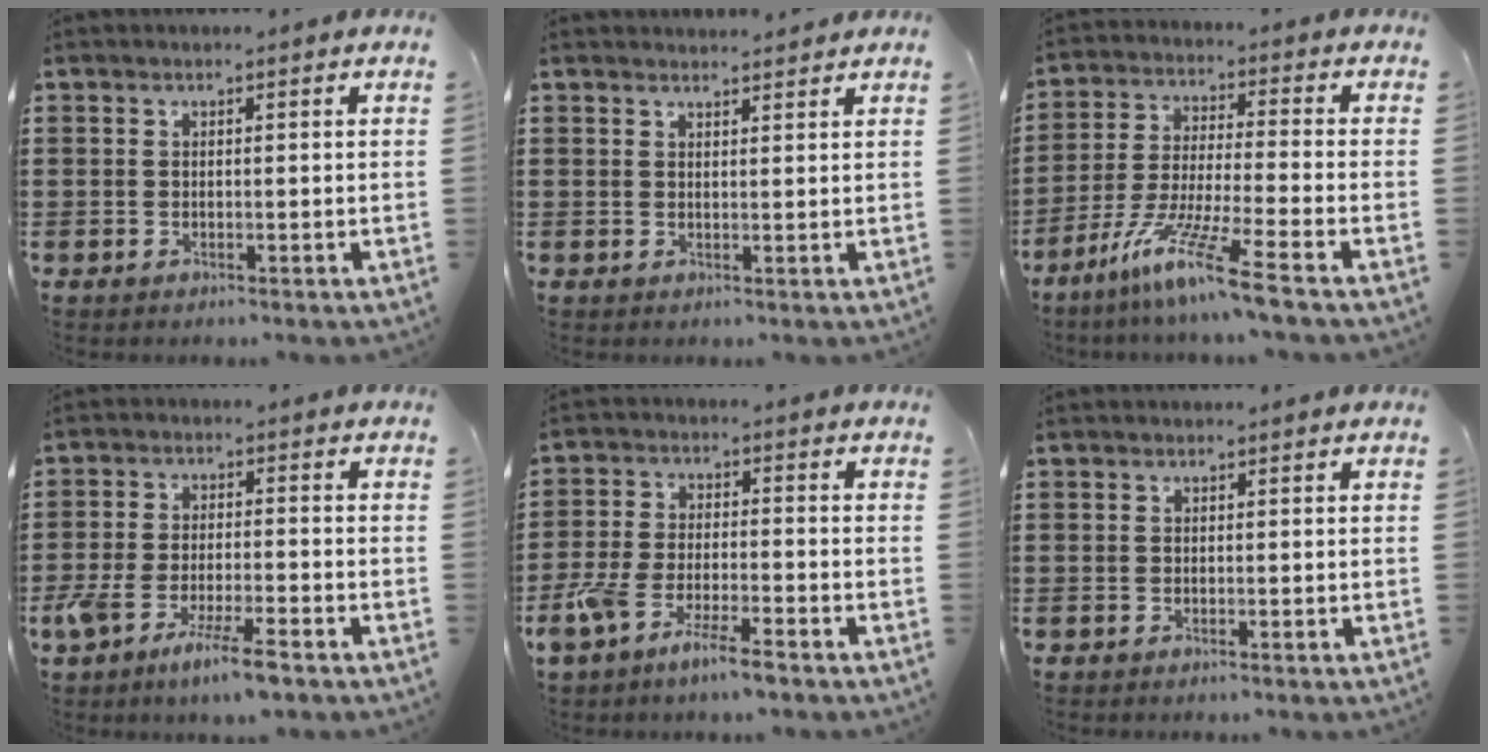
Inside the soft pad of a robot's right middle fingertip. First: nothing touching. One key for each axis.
{"total": 1.6, "fx": 1.6, "fy": 0.2, "fz": 0.1, "tx": 0.003, "ty": -0.001, "tz": 0.030}
{"total": 11.1, "fx": -8.1, "fy": 0.2, "fz": 7.6, "tx": -0.158, "ty": -0.003, "tz": -0.164}
{"total": 7.1, "fx": -5.0, "fy": 1.1, "fz": 5.0, "tx": -0.113, "ty": -0.013, "tz": -0.095}
{"total": 6.9, "fx": -5.3, "fy": 1.2, "fz": 4.3, "tx": -0.104, "ty": -0.007, "tz": -0.103}
{"total": 0.0}